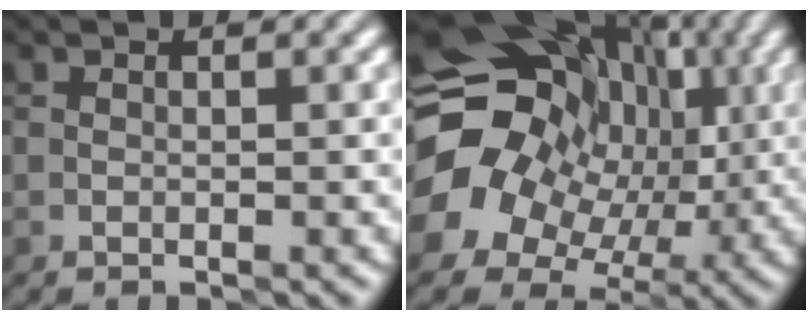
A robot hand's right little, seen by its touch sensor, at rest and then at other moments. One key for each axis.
{"total": 18.8, "fx": 0.8, "fy": 16.7, "fz": 8.5, "tx": -0.177, "ty": 0.020, "tz": 0.004}